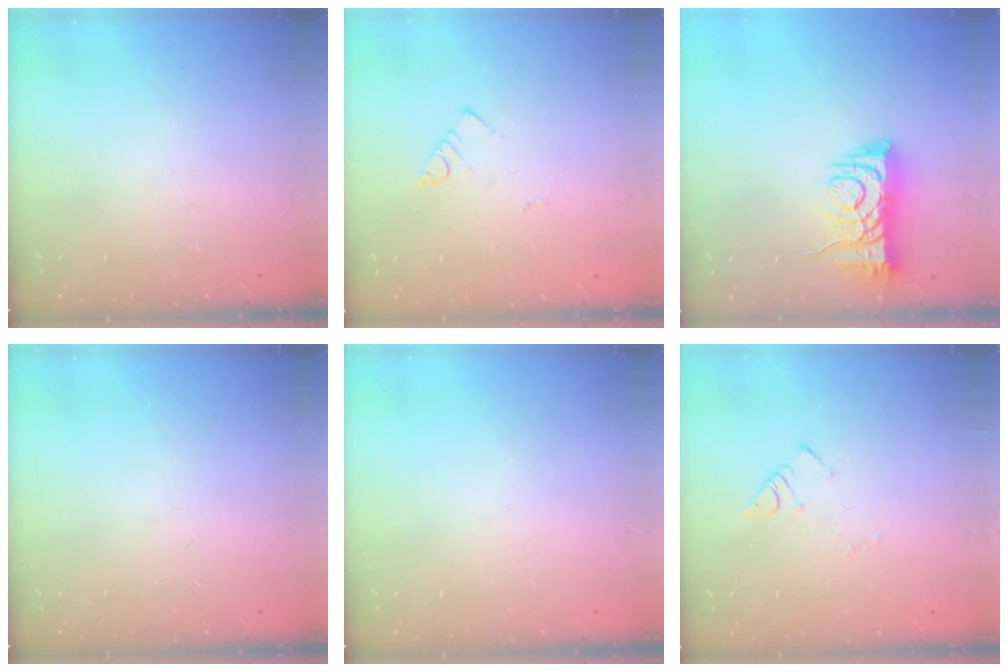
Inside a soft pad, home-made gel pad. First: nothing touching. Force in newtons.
{"total": 2.7, "press": 2.7, "slide": 0.6}
{"total": 8.3, "press": 8.2, "slide": 1.3}
{"total": 0.0}
{"total": 0.0}
{"total": 4.0, "press": 4.0, "slide": 0.4}